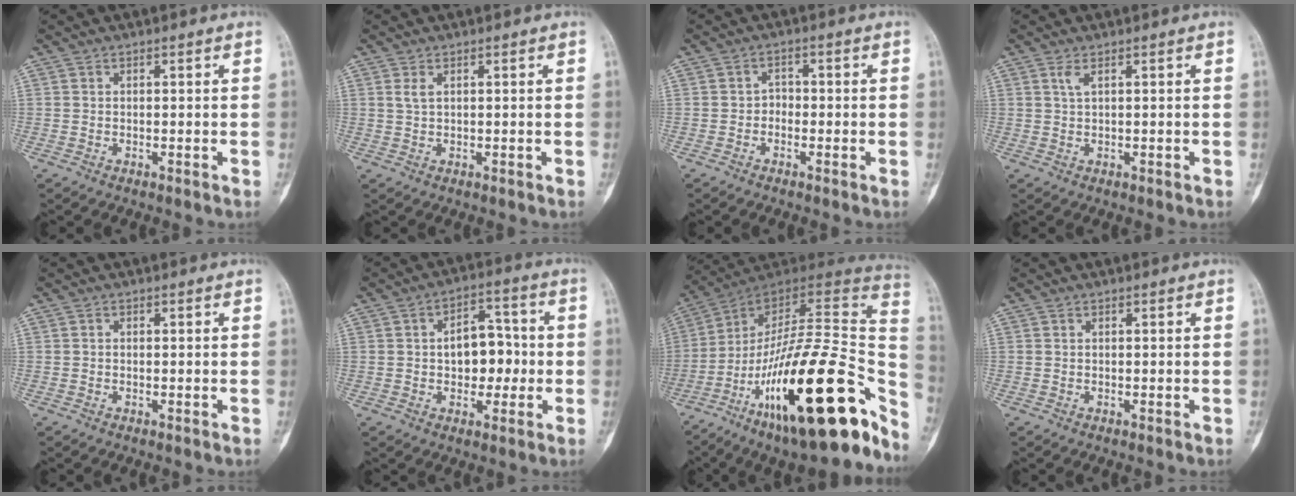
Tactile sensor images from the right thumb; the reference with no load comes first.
{"total": 1.3, "force": [0.7, 0.5, 1.0], "torque": [-0.023, 0.008, 0.018]}
{"total": 1.8, "force": [-0.7, 1.5, 0.8], "torque": [0.007, 0.013, -0.020]}
{"total": 1.3, "force": [0.7, 0.1, 1.1], "torque": [-0.025, 0.002, 0.017]}
{"total": 0.0}
{"total": 9.3, "force": [-0.3, 6.3, 6.9], "torque": [-0.057, 0.027, -0.010]}
{"total": 34.9, "force": [-14.9, 10.5, 29.8], "torque": [-0.376, 0.070, -0.235]}
{"total": 0.0}